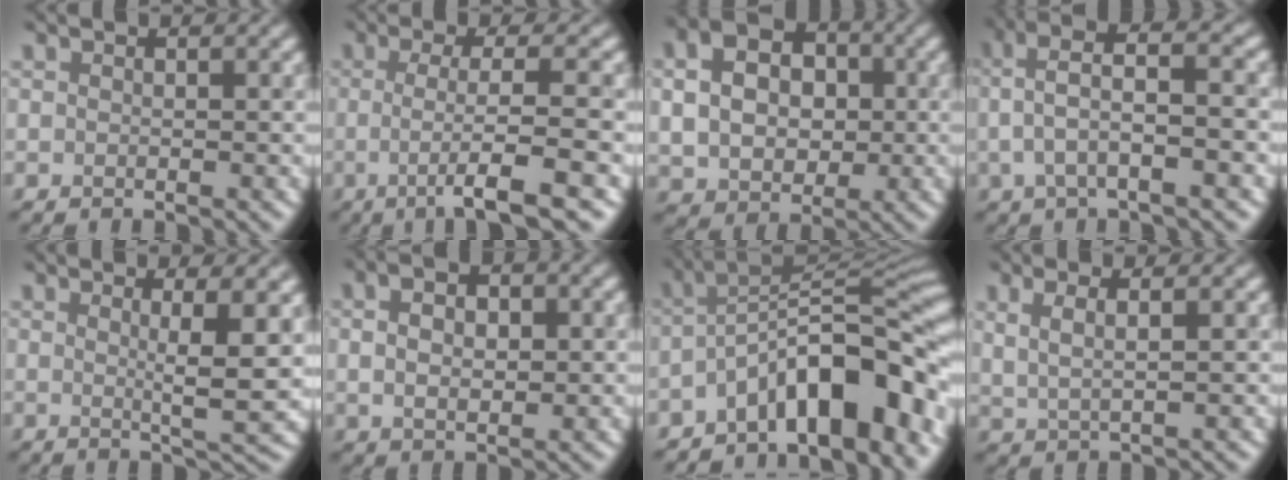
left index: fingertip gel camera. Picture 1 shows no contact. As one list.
[{"total": 5.7, "force": [-1.2, 0.9, 5.5], "torque": [-0.086, -0.003, -0.023]}, {"total": 7.5, "force": [1.0, 5.7, 4.8], "torque": [-0.101, 0.011, 0.014]}, {"total": 5.3, "force": [0.4, 1.4, 5.1], "torque": [-0.098, 0.020, 0.001]}, {"total": 4.8, "force": [0.8, 0.7, 4.7], "torque": [-0.067, -0.002, 0.014]}, {"total": 4.5, "force": [0.8, 2.6, 3.6], "torque": [-0.058, 0.014, 0.008]}, {"total": 11.9, "force": [-5.5, 4.1, 9.8], "torque": [-0.132, 0.019, -0.095]}, {"total": 3.2, "force": [1.6, 1.3, 2.5], "torque": [-0.038, 0.003, 0.018]}]